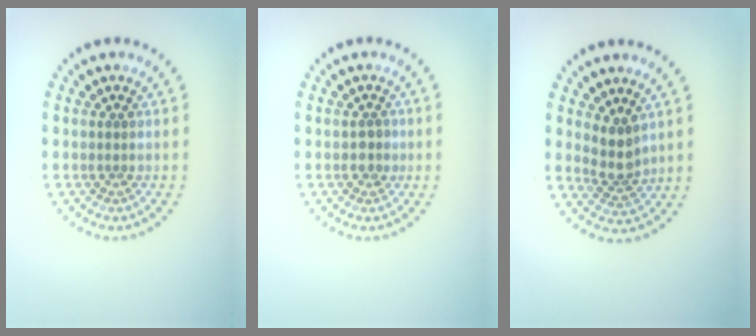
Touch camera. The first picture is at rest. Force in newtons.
{"total": 1.1, "press": 1.0, "slide": 0.5}
{"total": 2.5, "press": 2.0, "slide": 1.5}